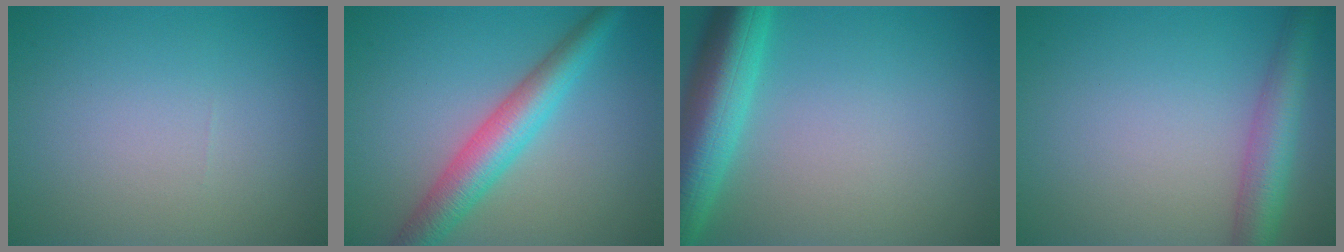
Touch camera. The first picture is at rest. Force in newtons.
{"total": 5.3, "press": 5.3, "slide": 0.1}
{"total": 7.7, "press": 7.7, "slide": 0.3}
{"total": 4.5, "press": 4.5, "slide": 0.2}